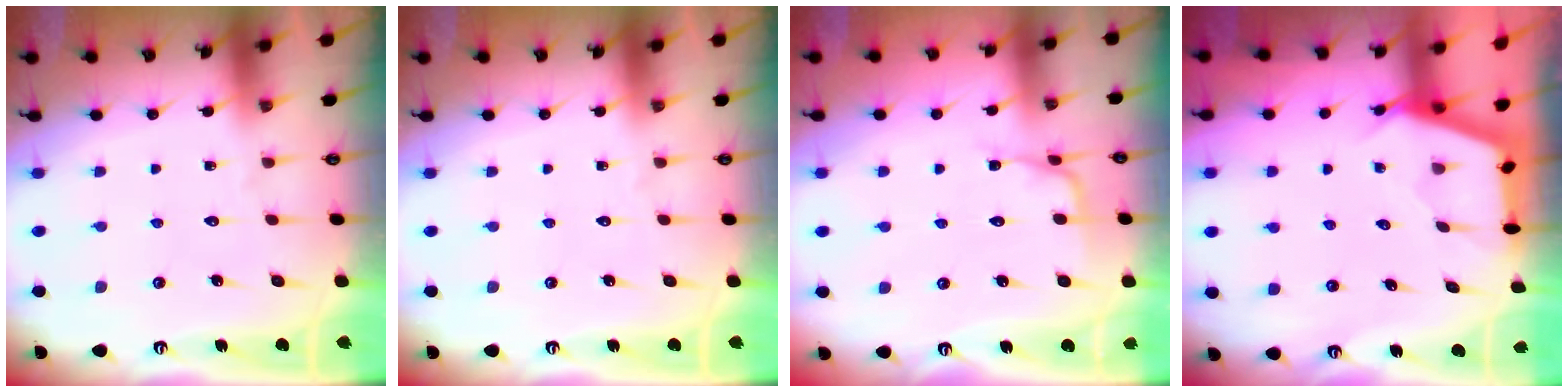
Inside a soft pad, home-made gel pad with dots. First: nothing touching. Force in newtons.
{"total": 0.0}
{"total": 2.8, "press": 2.8, "slide": 0.4}
{"total": 2.8, "press": 2.8, "slide": 0.4}